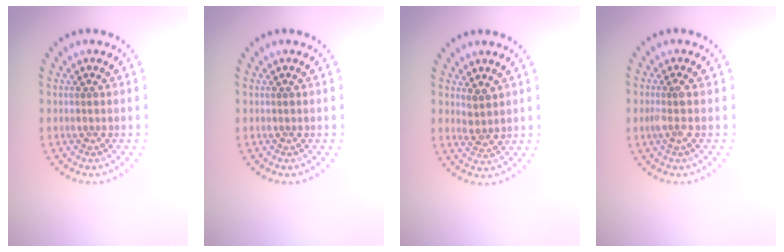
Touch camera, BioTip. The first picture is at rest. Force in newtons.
{"total": 0.0}
{"total": 1.5, "press": 1.3, "slide": 0.7}
{"total": 1.5, "press": 1.2, "slide": 0.8}